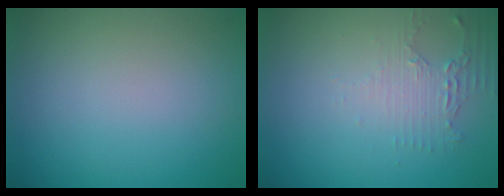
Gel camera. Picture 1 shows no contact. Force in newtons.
{"total": 2.1, "press": 1.6, "slide": 1.4}